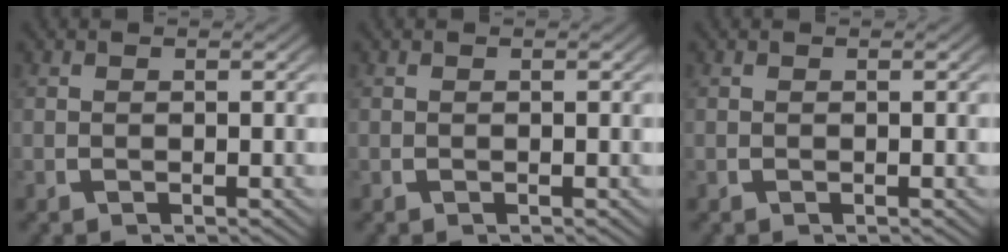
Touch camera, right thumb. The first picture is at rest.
{"total": 0.0}
{"total": 0.0}